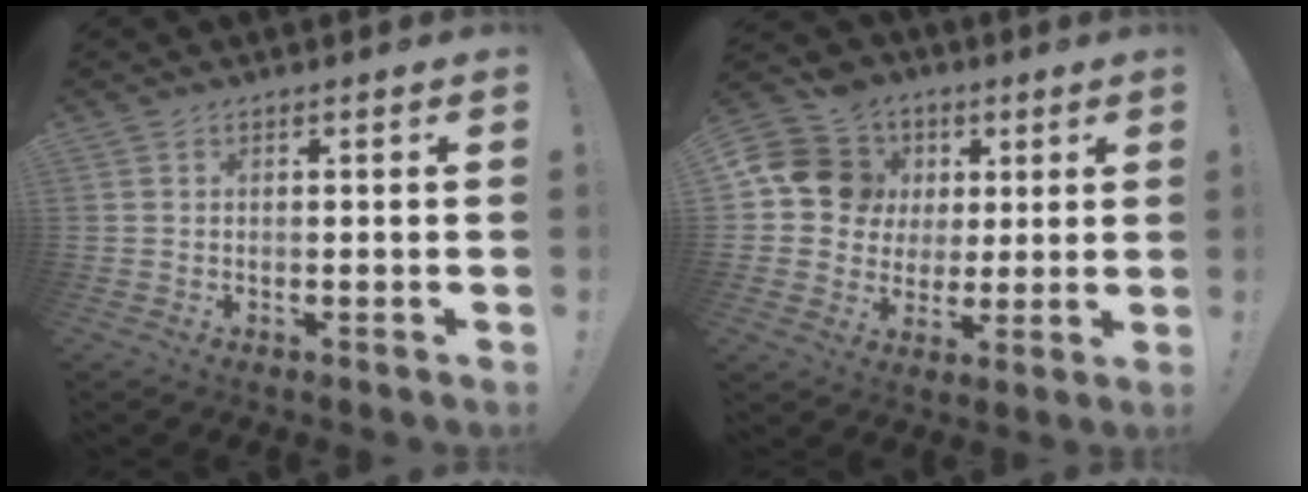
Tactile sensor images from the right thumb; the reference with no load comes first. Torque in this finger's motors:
{"motor_torque": [-0.53, 1.04, 0.26, -0.33, 0.33]}